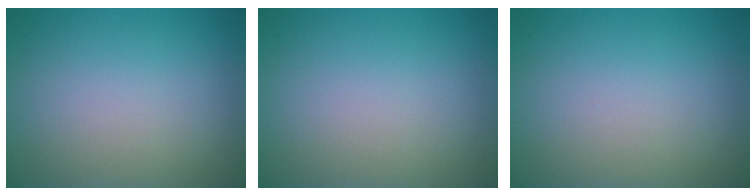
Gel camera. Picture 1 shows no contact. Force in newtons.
{"total": 0.0}
{"total": 0.0}